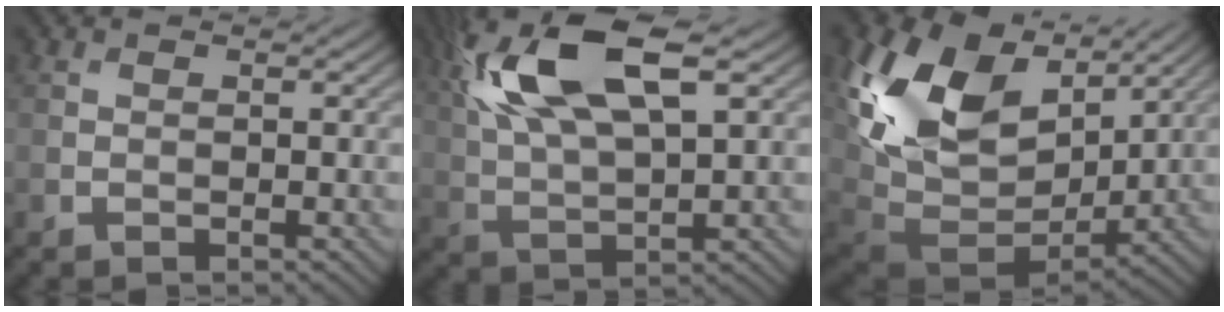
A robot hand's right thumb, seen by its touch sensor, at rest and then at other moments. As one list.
[{"total": 15.5, "force": [6.7, 6.0, 12.6], "torque": [-0.274, 0.021, 0.114]}, {"total": 17.9, "force": [6.4, 11.7, 11.9], "torque": [-0.268, 0.001, 0.145]}]